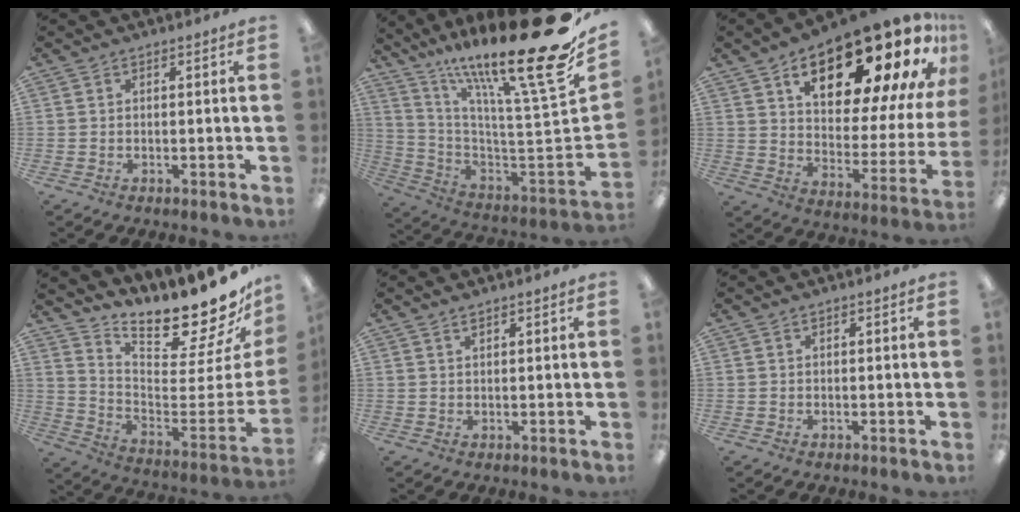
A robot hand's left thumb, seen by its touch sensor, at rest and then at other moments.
{"total": 27.1, "force": [17.0, 4.3, 20.7], "torque": [-0.271, -0.150, 0.274]}
{"total": 27.0, "force": [16.0, 10.3, 19.2], "torque": [-0.258, -0.107, 0.257]}
{"total": 19.9, "force": [17.4, 4.2, 8.7], "torque": [-0.087, -0.166, 0.274]}
{"total": 1.3, "force": [1.1, 0.4, 0.7], "torque": [-0.015, 0.001, 0.019]}
{"total": 0.0}